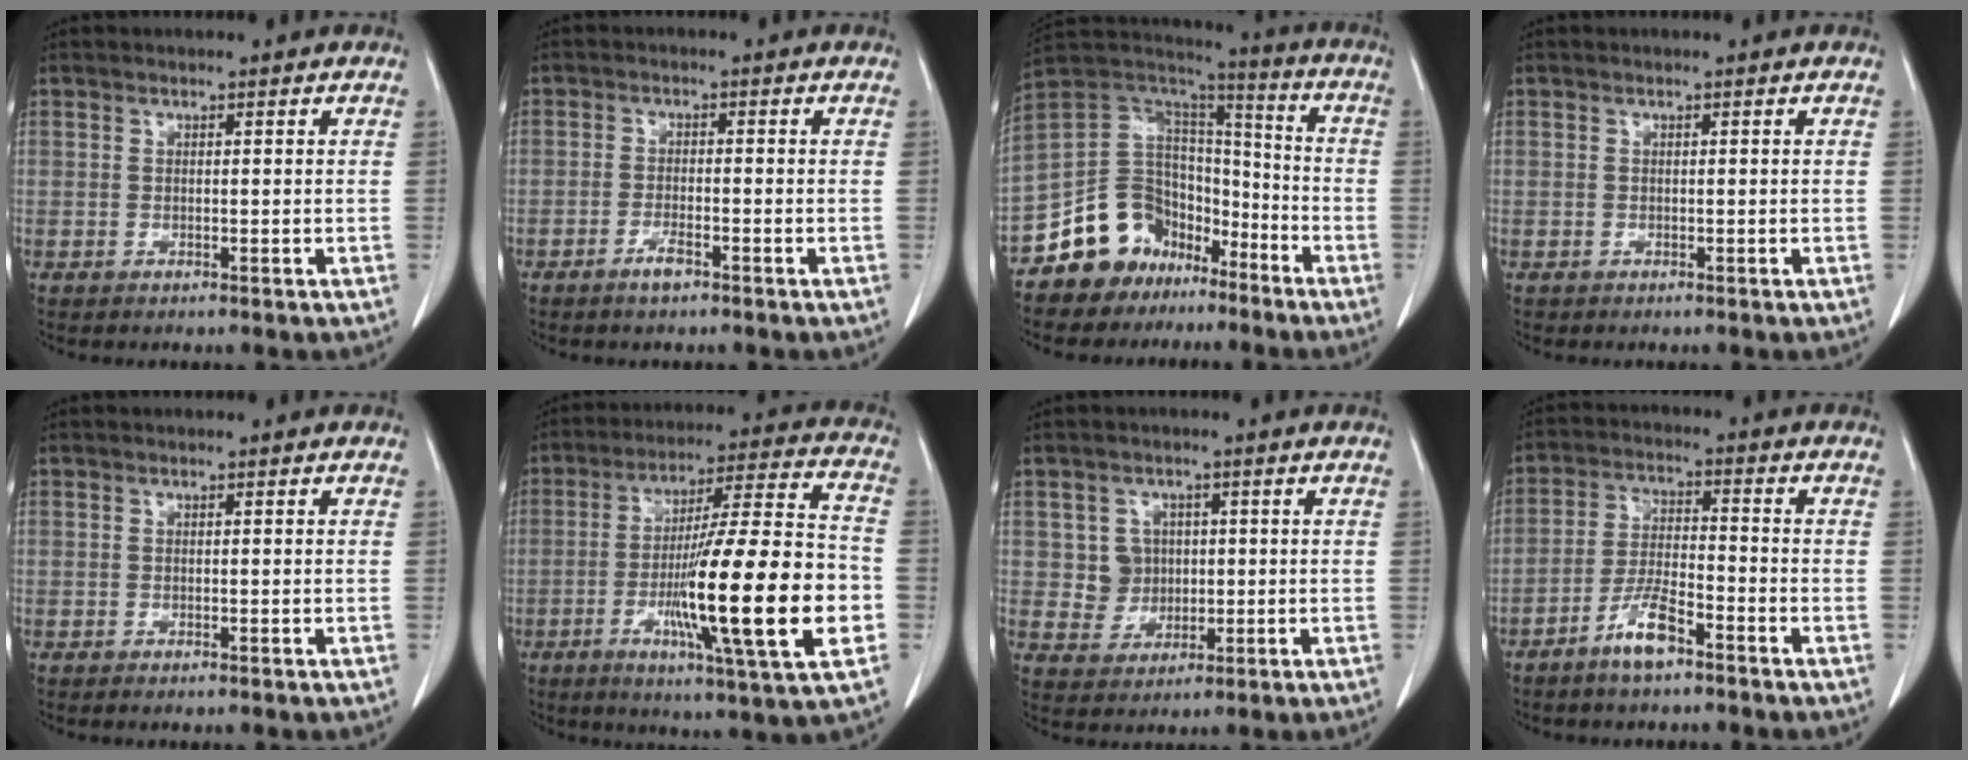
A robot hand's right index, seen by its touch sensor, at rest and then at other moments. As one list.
[{"total": 2.5, "force": [-1.7, 0.5, 1.7], "torque": [-0.030, 0.000, -0.030]}, {"total": 13.3, "force": [-8.7, 9.6, 3.0], "torque": [-0.051, 0.096, -0.148]}, {"total": 0.0}, {"total": 0.5, "force": [-0.3, 0.0, 0.4], "torque": [-0.010, -0.002, -0.005]}, {"total": 22.4, "force": [-5.5, 0.8, 21.7], "torque": [-0.338, -0.010, -0.088]}, {"total": 4.5, "force": [0.8, 4.3, 0.9], "torque": [-0.010, 0.011, 0.018]}, {"total": 6.4, "force": [-4.4, 1.2, 4.5], "torque": [-0.093, -0.002, -0.083]}]